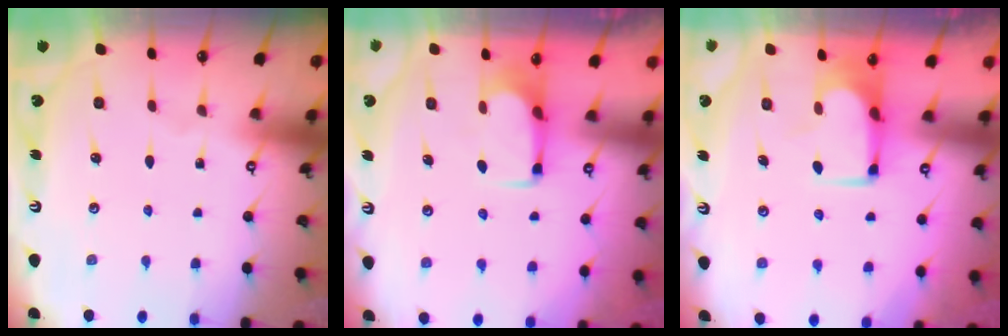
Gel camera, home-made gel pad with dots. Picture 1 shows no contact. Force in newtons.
{"total": 2.8, "press": 2.8, "slide": 0.5}
{"total": 1.6, "press": 1.5, "slide": 0.1}